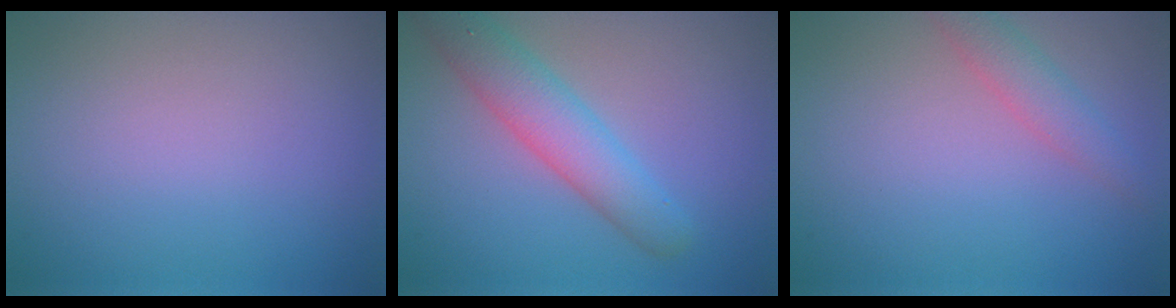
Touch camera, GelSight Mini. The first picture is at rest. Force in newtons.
{"total": 4.9, "press": 4.9, "slide": 0.1}
{"total": 2.2, "press": 2.2, "slide": 0.1}